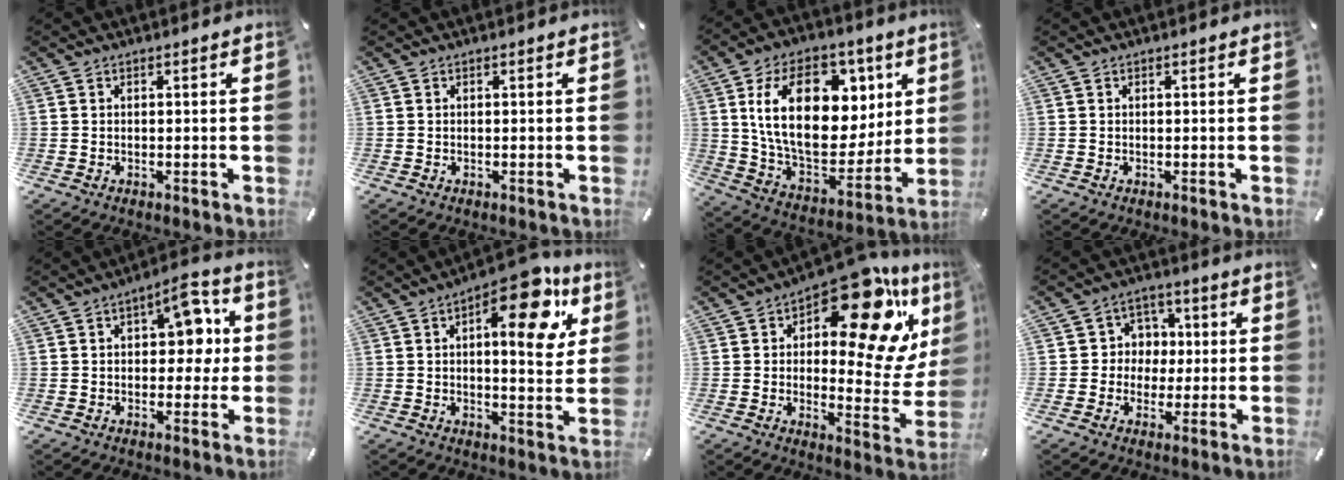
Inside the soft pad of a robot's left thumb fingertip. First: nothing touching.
{"total": 0.0}
{"total": 24.3, "force": [7.6, 15.6, 17.0], "torque": [-0.294, -0.030, 0.125]}
{"total": 0.0}
{"total": 10.4, "force": [2.3, 6.2, 8.1], "torque": [-0.102, -0.004, 0.033]}
{"total": 16.2, "force": [7.8, 6.1, 12.8], "torque": [-0.167, -0.043, 0.117]}
{"total": 20.2, "force": [11.4, 9.0, 14.1], "torque": [-0.176, -0.093, 0.182]}
{"total": 7.0, "force": [-0.2, 7.0, 1.1], "torque": [-0.019, 0.005, -0.005]}